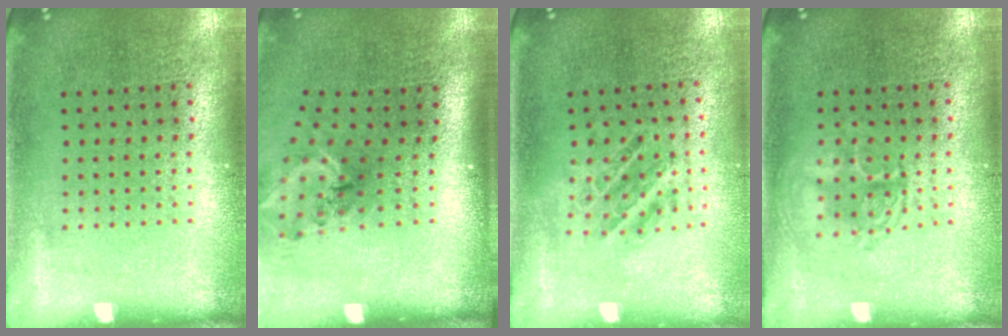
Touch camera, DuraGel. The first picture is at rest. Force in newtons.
{"total": 1.7, "press": 1.2, "slide": 1.2}
{"total": 1.0, "press": 1.0, "slide": 0.2}
{"total": 1.3, "press": 1.3, "slide": 0.2}